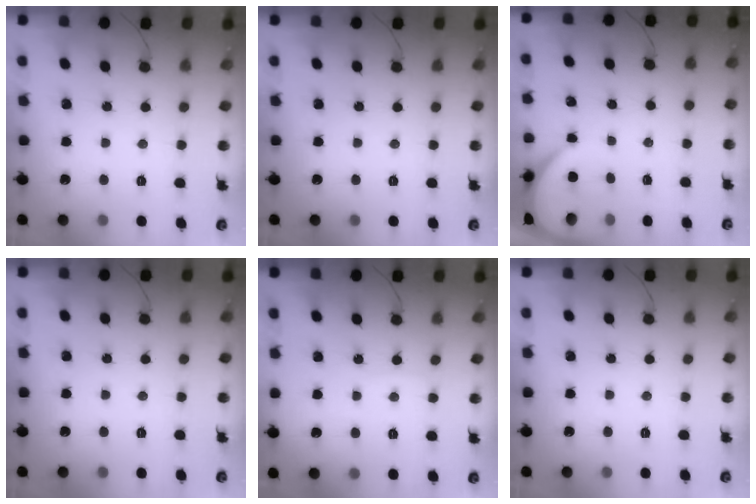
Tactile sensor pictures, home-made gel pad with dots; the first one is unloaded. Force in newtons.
{"total": 0.0}
{"total": 3.9, "press": 3.9, "slide": 0.5}
{"total": 0.0}
{"total": 2.0, "press": 2.0, "slide": 0.2}
{"total": 0.0}